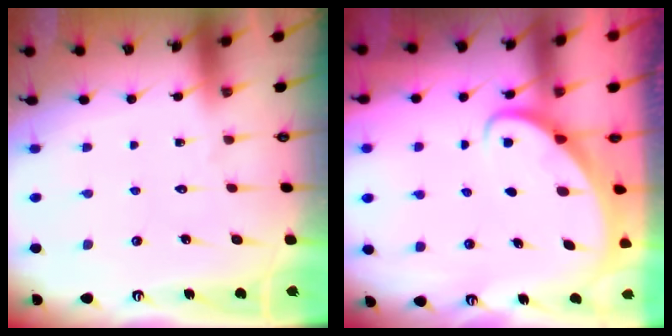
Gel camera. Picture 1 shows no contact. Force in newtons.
{"total": 2.2, "press": 2.2, "slide": 0.2}